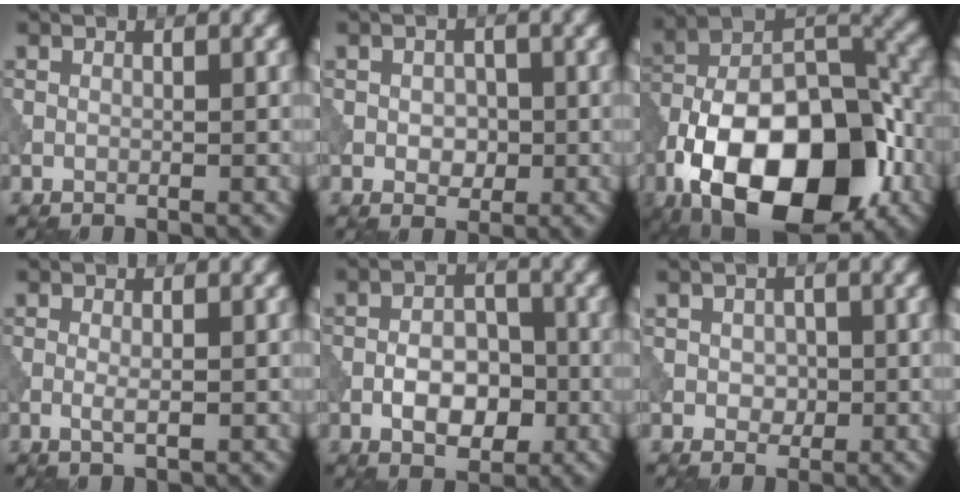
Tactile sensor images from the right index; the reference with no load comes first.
{"total": 1.9, "force": [-0.4, 1.4, 1.3], "torque": [-0.016, -0.001, -0.002]}
{"total": 18.8, "force": [-8.8, 10.4, 13.0], "torque": [-0.220, -0.005, -0.145]}
{"total": 1.2, "force": [-0.4, 0.3, 1.2], "torque": [-0.018, -0.001, -0.004]}
{"total": 4.5, "force": [-1.7, 2.7, 3.3], "torque": [-0.041, 0.008, -0.028]}
{"total": 1.5, "force": [-0.3, 1.2, 0.8], "torque": [-0.010, -0.001, -0.001]}